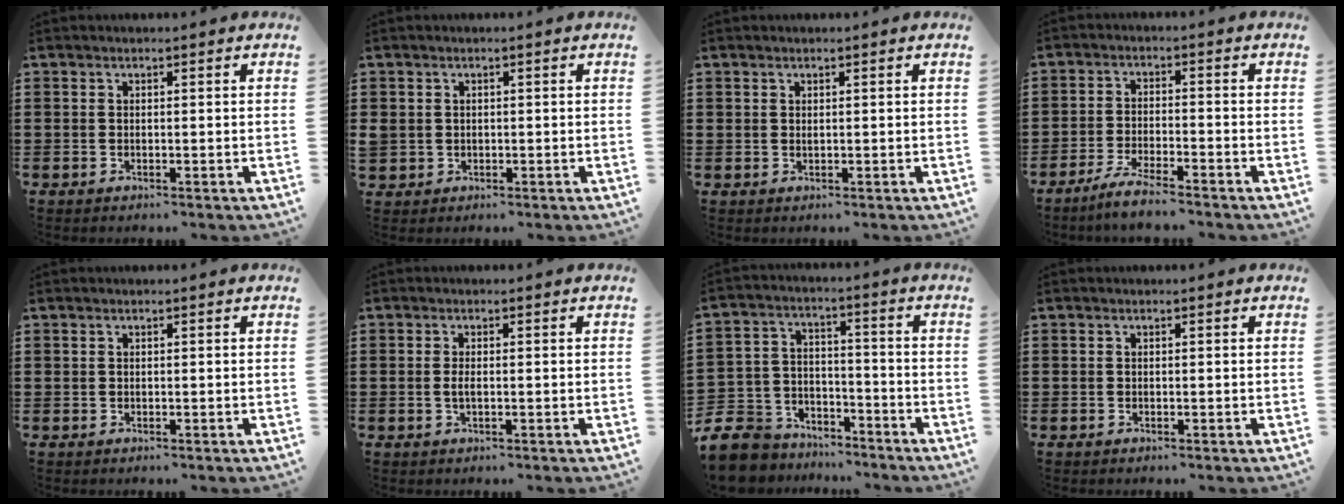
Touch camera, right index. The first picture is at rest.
{"total": 1.3, "force": [0.1, 1.2, 0.1], "torque": [-0.007, 0.007, 0.001]}
{"total": 0.5, "force": [0.4, 0.3, 0.2], "torque": [-0.004, 0.002, 0.008]}
{"total": 4.1, "force": [-3.8, -0.1, 1.7], "torque": [-0.036, -0.004, -0.074]}
{"total": 0.0}
{"total": 1.6, "force": [-0.2, 0.5, 1.5], "torque": [-0.035, -0.003, -0.006]}
{"total": 7.9, "force": [-7.2, 3.2, 0.6], "torque": [-0.051, 0.006, -0.150]}
{"total": 0.0}